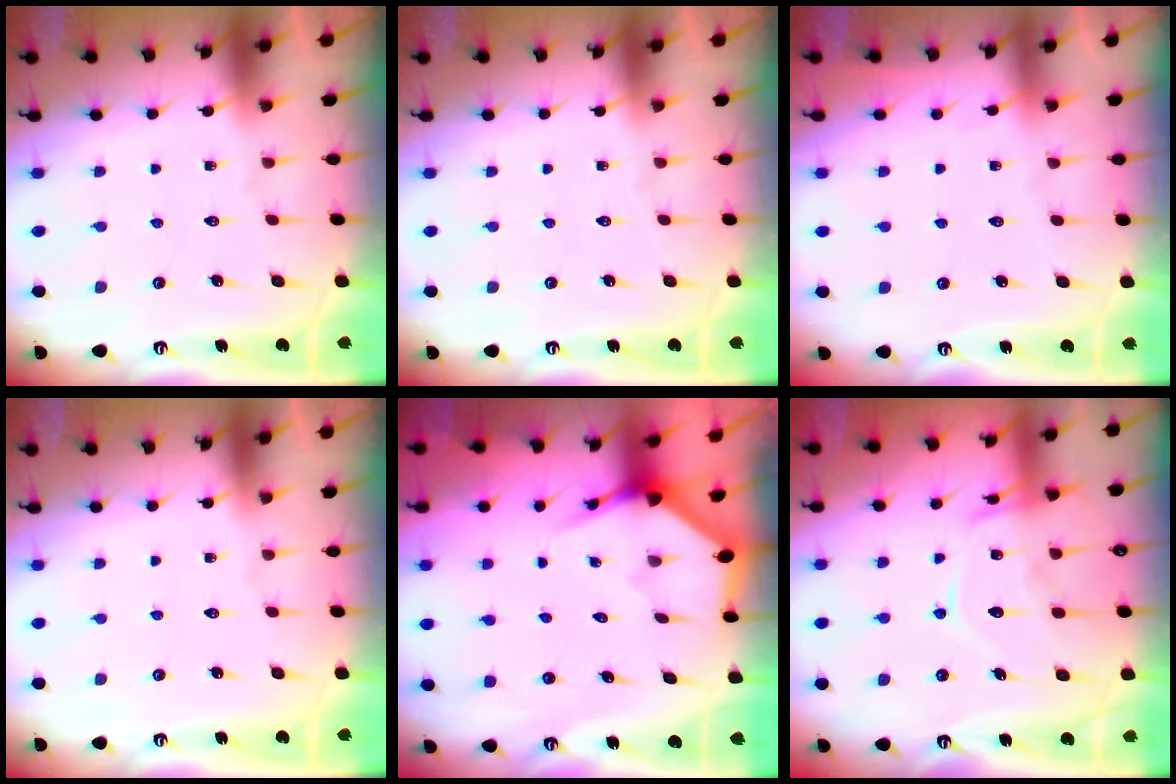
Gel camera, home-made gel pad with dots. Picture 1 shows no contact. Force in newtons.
{"total": 0.0}
{"total": 2.6, "press": 2.6, "slide": 0.4}
{"total": 0.0}
{"total": 3.4, "press": 3.4, "slide": 0.1}
{"total": 15.6, "press": 15.5, "slide": 1.2}